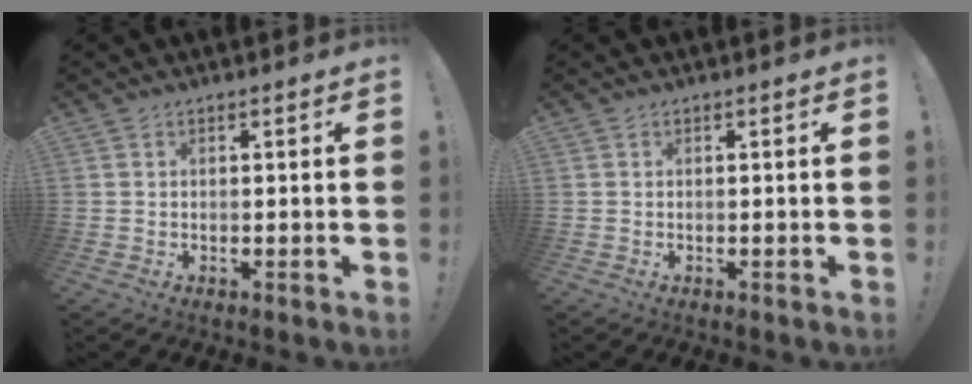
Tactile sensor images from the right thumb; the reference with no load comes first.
{"total": 0.0}